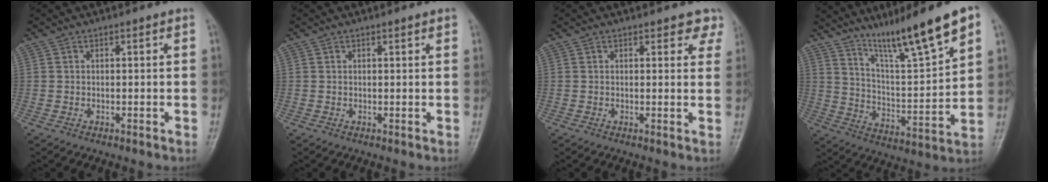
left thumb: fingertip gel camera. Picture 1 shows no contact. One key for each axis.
{"total": 1.0, "fx": 0.7, "fy": 0.2, "fz": 0.7, "tx": -0.009, "ty": -0.001, "tz": 0.008}
{"total": 3.7, "fx": 3.0, "fy": 1.9, "fz": 1.3, "tx": 0.018, "ty": -0.012, "tz": 0.020}
{"total": 17.5, "fx": 11.7, "fy": 1.9, "fz": 12.9, "tx": -0.194, "ty": -0.059, "tz": 0.200}